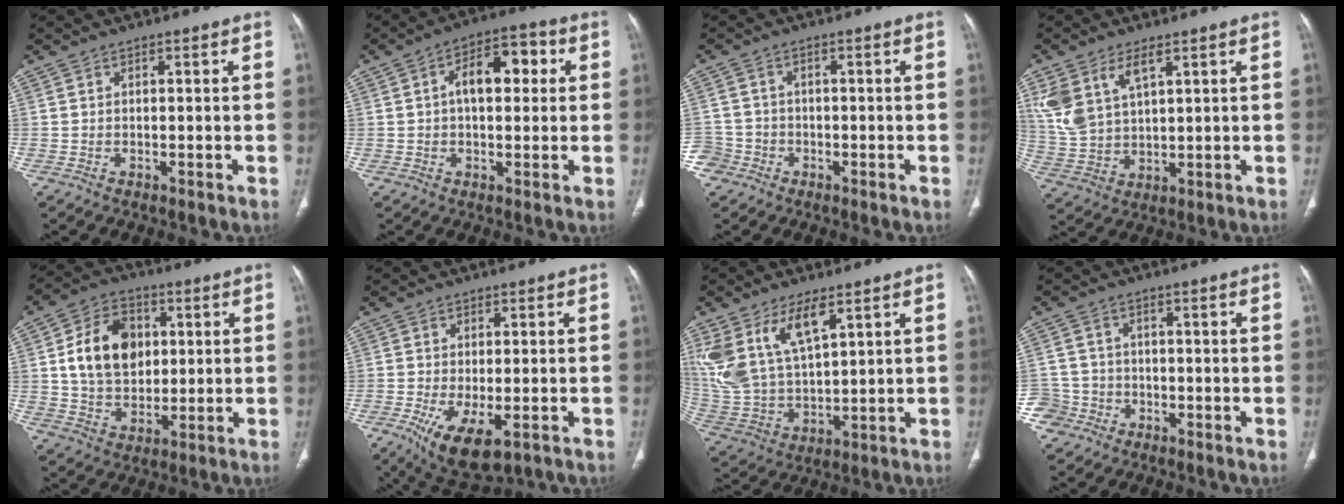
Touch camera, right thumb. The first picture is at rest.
{"total": 9.9, "force": [1.7, 5.5, 8.0], "torque": [-0.104, 0.028, 0.020]}
{"total": 4.7, "force": [-2.5, 4.1, 0.1], "torque": [0.010, 0.020, -0.049]}
{"total": 10.1, "force": [4.9, 5.2, 7.1], "torque": [-0.153, -0.009, 0.110]}
{"total": 14.1, "force": [2.6, 10.3, 9.2], "torque": [-0.128, 0.000, 0.047]}
{"total": 10.4, "force": [-4.4, 4.6, 8.2], "torque": [-0.145, -0.017, -0.062]}
{"total": 15.2, "force": [7.9, 7.1, 10.9], "torque": [-0.220, -0.025, 0.172]}
{"total": 5.7, "force": [-2.9, 5.0, 0.1], "torque": [0.012, 0.025, -0.051]}